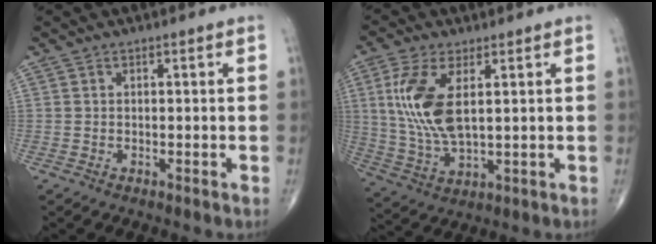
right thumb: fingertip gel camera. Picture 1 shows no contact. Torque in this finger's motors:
{"motor_torque": [0.62, 2.91, 1.40, 0.36, 0.44]}